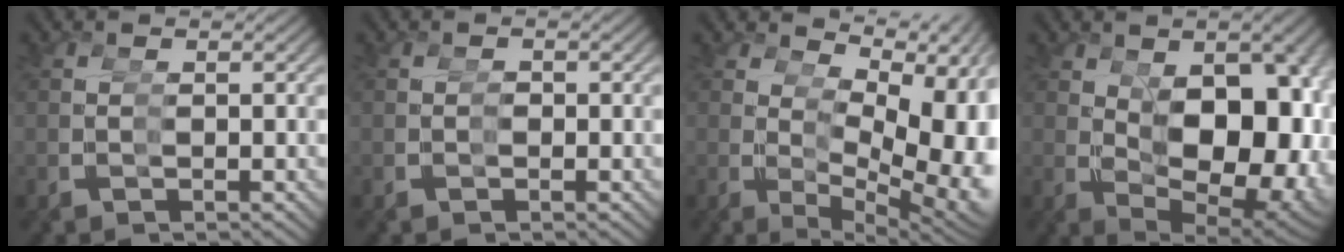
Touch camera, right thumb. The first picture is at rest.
{"total": 1.3, "force": [-0.3, 1.0, 0.7], "torque": [-0.010, -0.011, -0.004]}
{"total": 10.8, "force": [1.3, 5.6, 9.1], "torque": [-0.145, -0.023, 0.039]}
{"total": 14.2, "force": [0.1, 8.2, 11.6], "torque": [-0.202, -0.051, 0.025]}